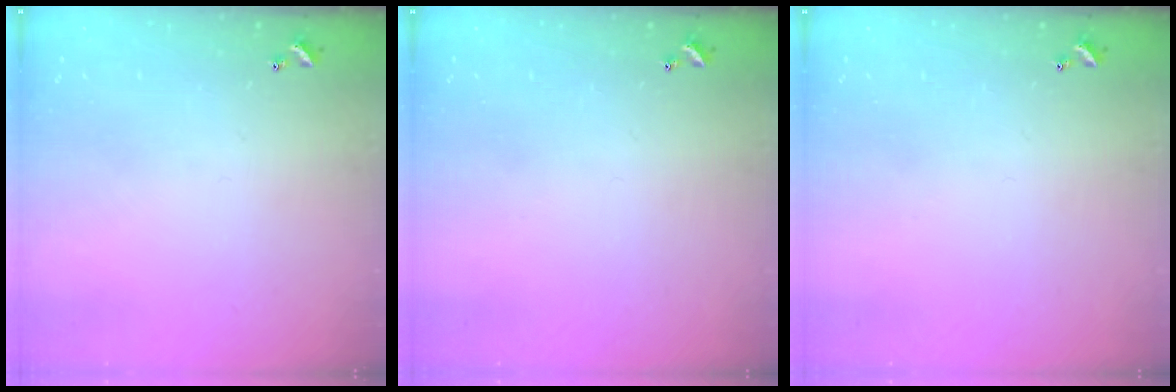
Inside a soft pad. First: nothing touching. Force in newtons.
{"total": 0.0}
{"total": 0.0}